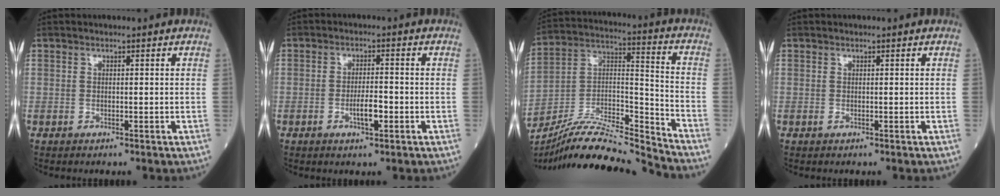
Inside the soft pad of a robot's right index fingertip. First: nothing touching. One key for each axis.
{"total": 3.6, "fx": -1.4, "fy": 0.8, "fz": 3.2, "tx": -0.057, "ty": 0.001, "tz": -0.023}
{"total": 16.9, "fx": -16.0, "fy": -0.8, "fz": 5.3, "tx": -0.091, "ty": 0.034, "tz": -0.285}
{"total": 0.0}